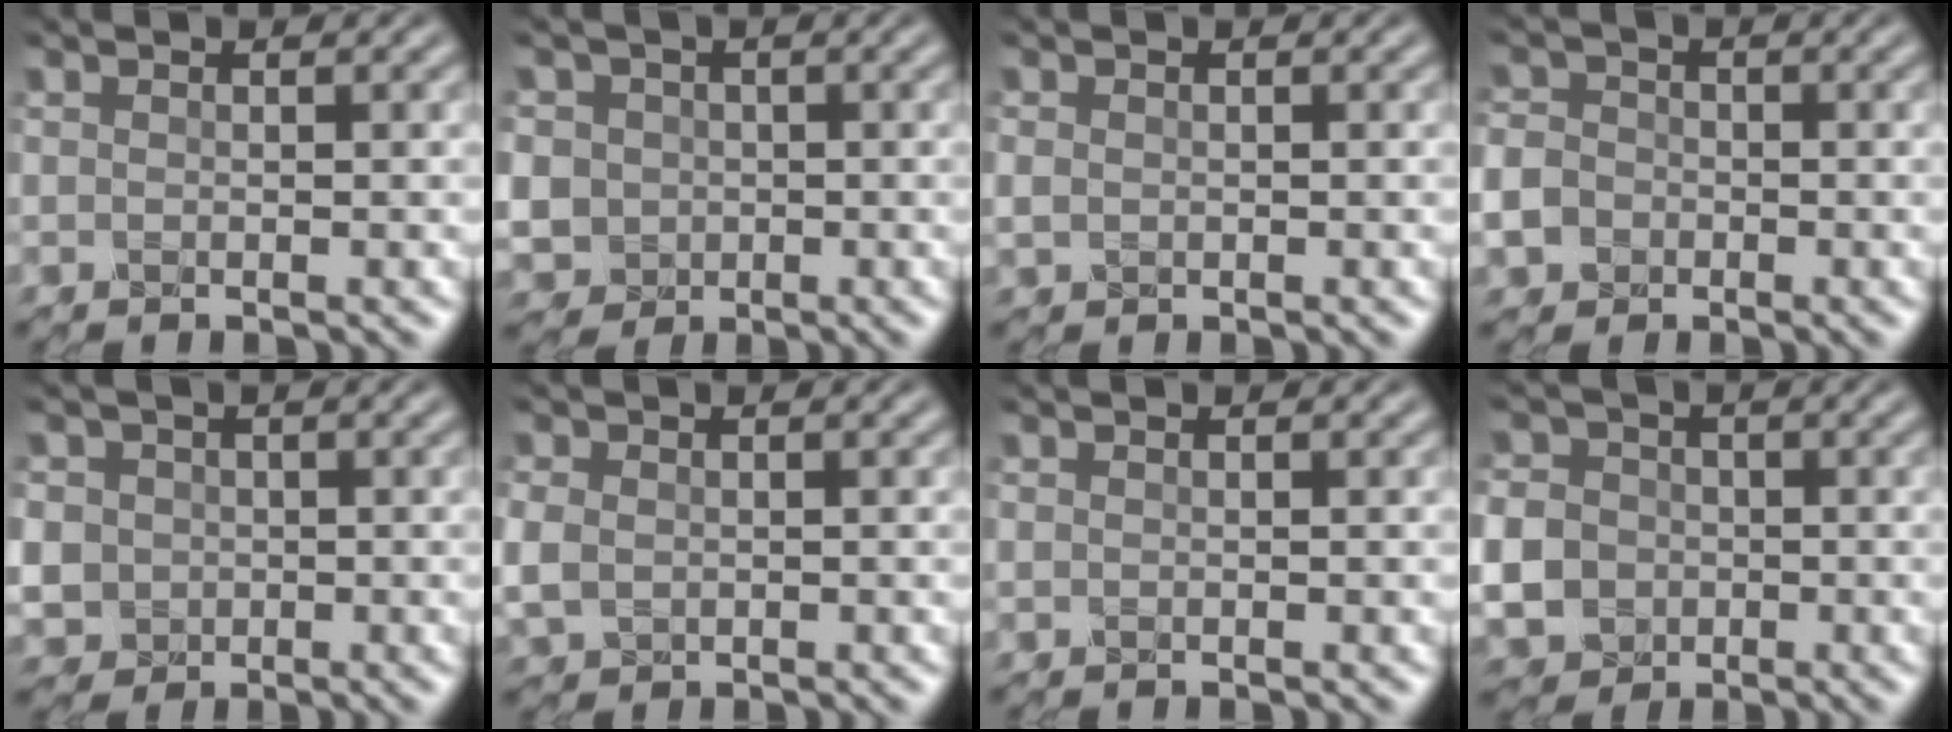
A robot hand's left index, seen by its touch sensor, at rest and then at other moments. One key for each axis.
{"total": 6.3, "fx": -0.2, "fy": 6.0, "fz": 1.8, "tx": -0.051, "ty": 0.012, "tz": -0.019}
{"total": 1.0, "fx": 0.0, "fy": 0.9, "fz": 0.5, "tx": -0.012, "ty": -0.001, "tz": 0.000}
{"total": 5.5, "fx": -2.4, "fy": 4.5, "fz": 1.9, "tx": -0.044, "ty": -0.016, "tz": -0.062}
{"total": 5.5, "fx": -0.3, "fy": 5.2, "fz": 1.7, "tx": -0.046, "ty": 0.012, "tz": -0.019}
{"total": 2.6, "fx": -0.2, "fy": 2.2, "fz": 1.4, "tx": -0.042, "ty": -0.003, "tz": -0.005}
{"total": 0.0}
{"total": 6.7, "fx": -1.4, "fy": 6.0, "fz": 2.6, "tx": -0.071, "ty": -0.010, "tz": -0.054}